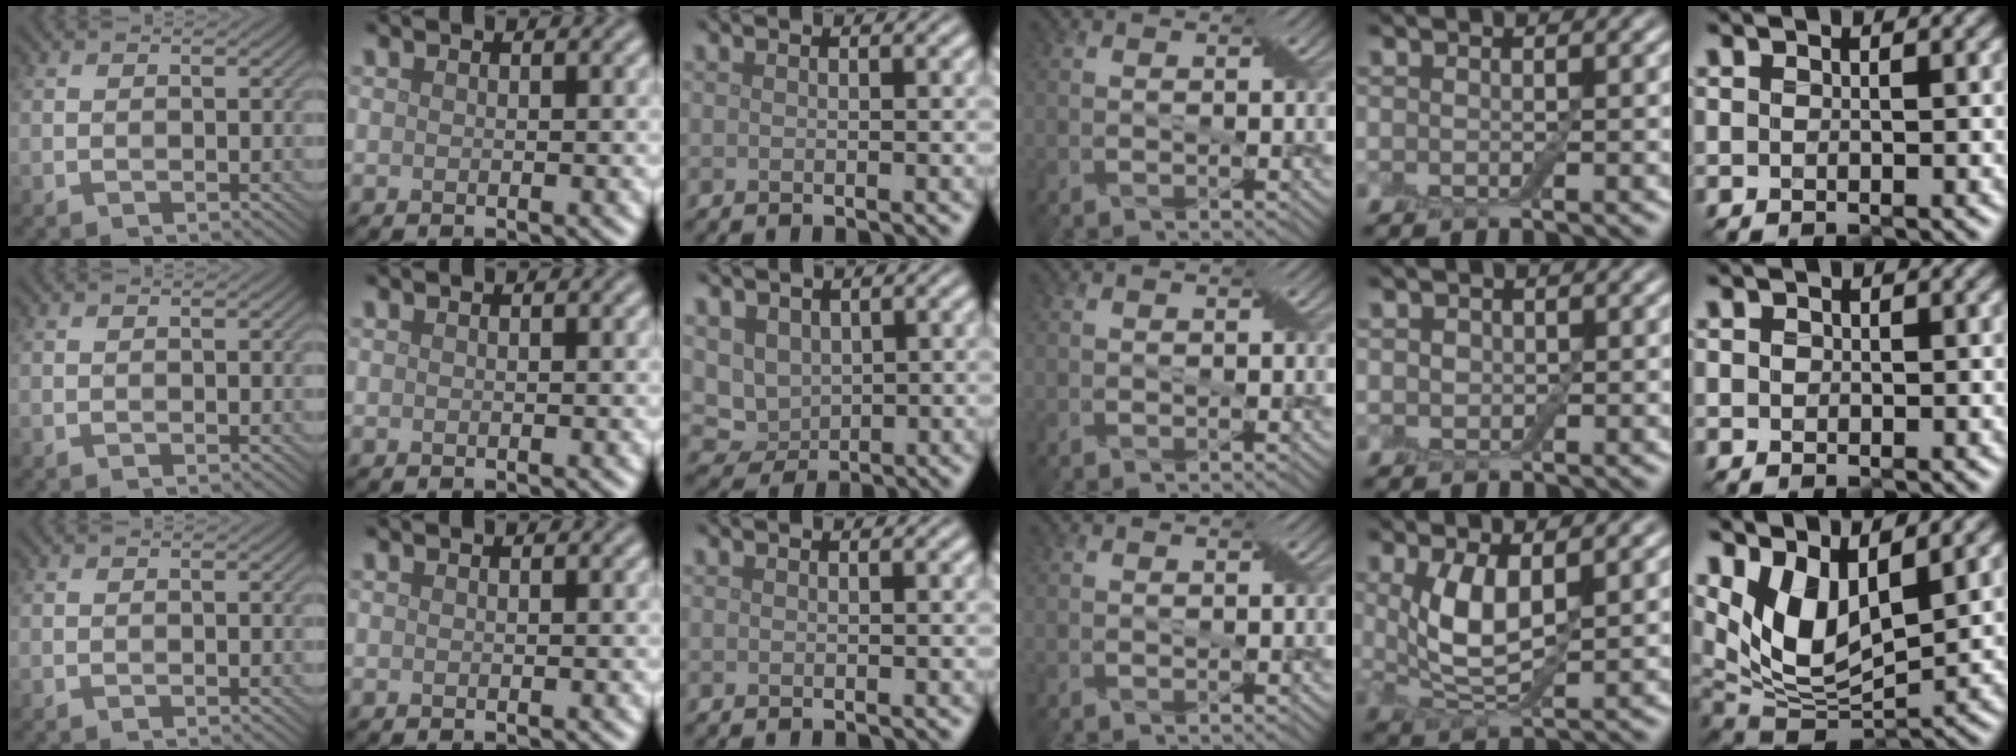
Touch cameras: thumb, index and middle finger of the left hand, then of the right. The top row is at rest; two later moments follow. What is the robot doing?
{"motion": "extract", "object": "drawer"}